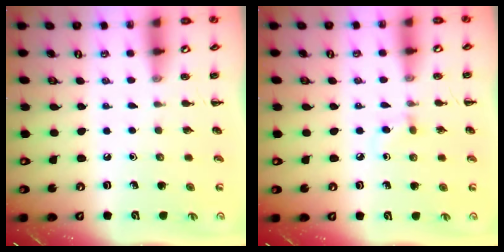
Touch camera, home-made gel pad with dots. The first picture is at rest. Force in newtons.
{"total": 4.2, "press": 3.9, "slide": 1.3}